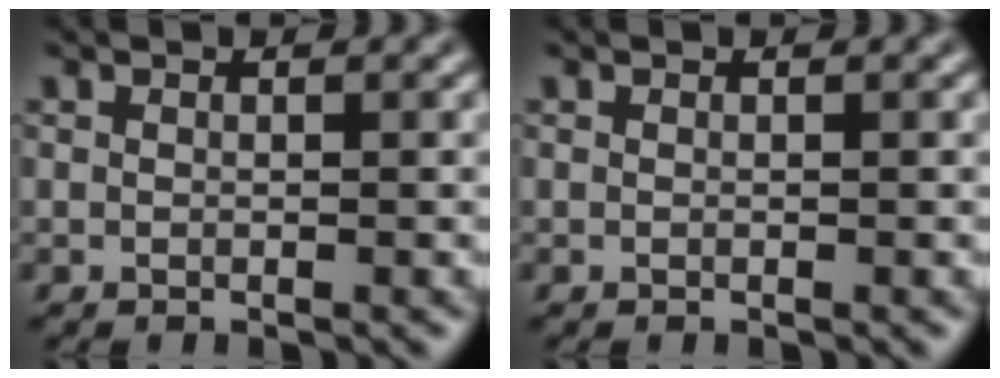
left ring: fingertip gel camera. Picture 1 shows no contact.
{"total": 0.0}